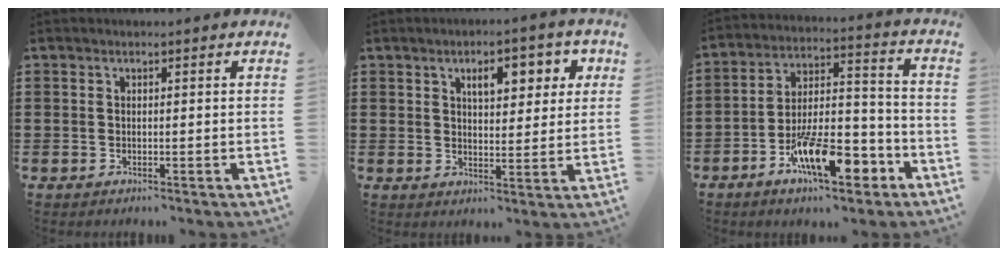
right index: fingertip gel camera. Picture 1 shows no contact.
{"total": 6.2, "force": [2.8, 2.7, 4.8], "torque": [-0.072, 0.000, 0.038]}
{"total": 13.8, "force": [-7.4, 5.1, 10.4], "torque": [-0.176, 0.028, -0.126]}